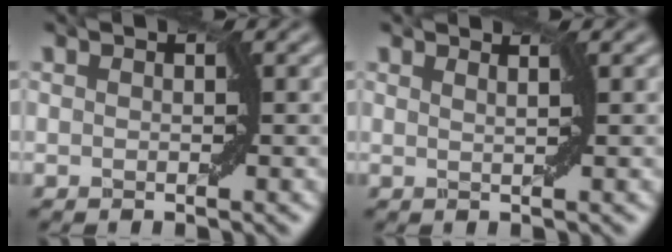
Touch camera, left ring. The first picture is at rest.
{"total": 1.9, "force": [1.3, 0.7, 1.3], "torque": [0.000, -0.003, -0.005]}